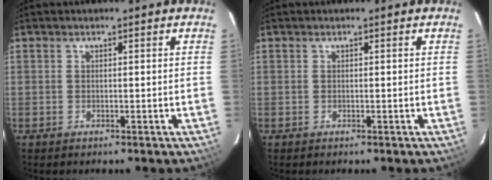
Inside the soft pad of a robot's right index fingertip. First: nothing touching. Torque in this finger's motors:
{"motor_torque": [-0.05, 0.03, 0.02, 0.00]}